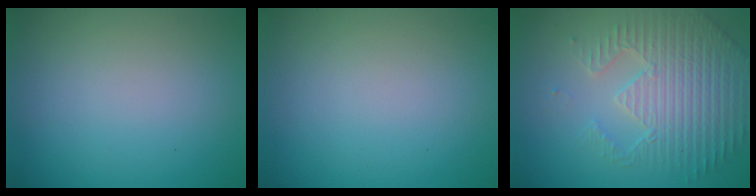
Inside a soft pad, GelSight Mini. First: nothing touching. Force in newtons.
{"total": 0.0}
{"total": 4.8, "press": 4.4, "slide": 1.9}